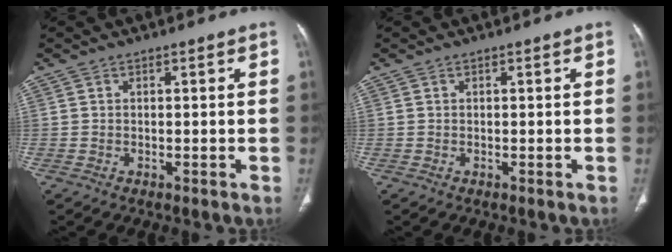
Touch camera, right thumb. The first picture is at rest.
{"total": 0.0}